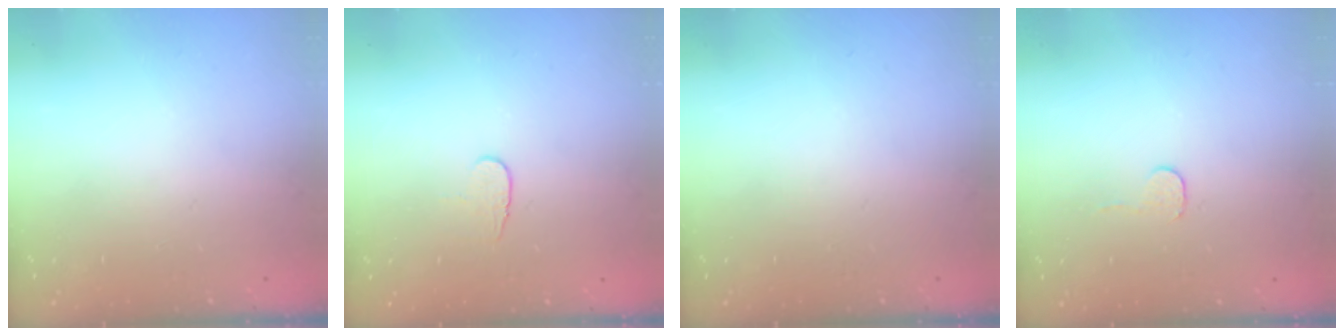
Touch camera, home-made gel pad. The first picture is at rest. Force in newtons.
{"total": 4.3, "press": 4.2, "slide": 0.4}
{"total": 0.0}
{"total": 3.0, "press": 3.0, "slide": 0.3}